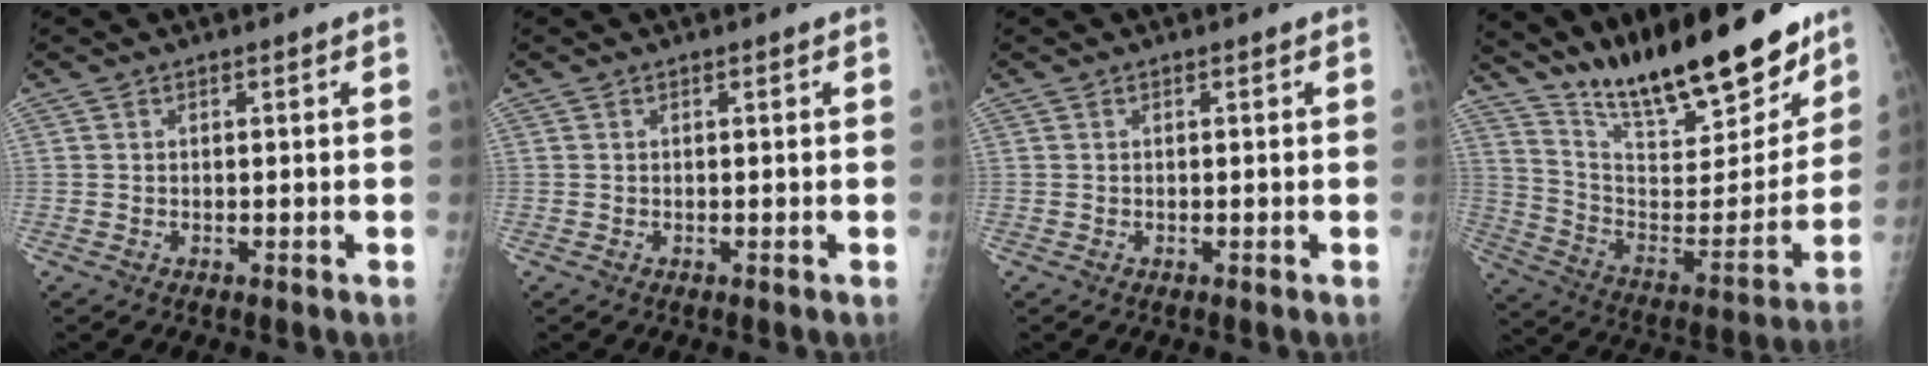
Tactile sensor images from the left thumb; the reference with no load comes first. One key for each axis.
{"total": 0.0}
{"total": 0.0}
{"total": 24.9, "fx": 19.8, "fy": 6.3, "fz": 13.8, "tx": -0.184, "ty": -0.104, "tz": 0.325}